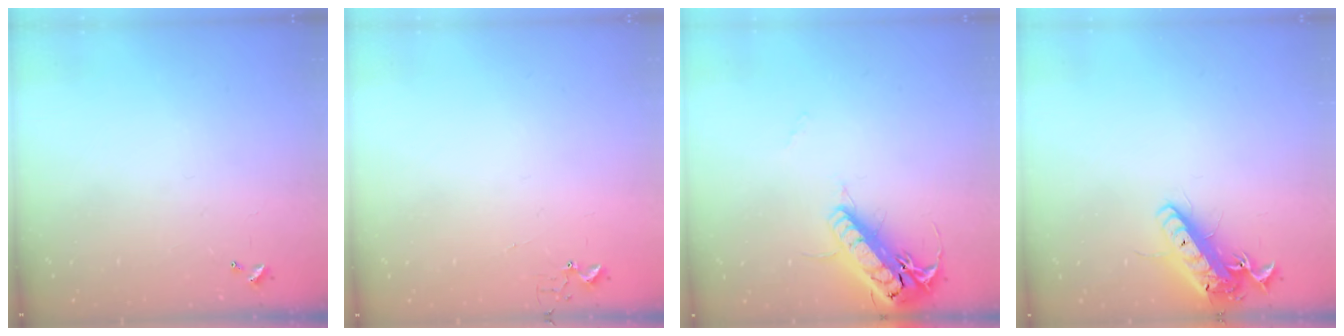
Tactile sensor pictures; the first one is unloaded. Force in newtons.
{"total": 2.9, "press": 2.9, "slide": 0.3}
{"total": 19.2, "press": 18.9, "slide": 3.3}
{"total": 15.0, "press": 14.7, "slide": 3.1}